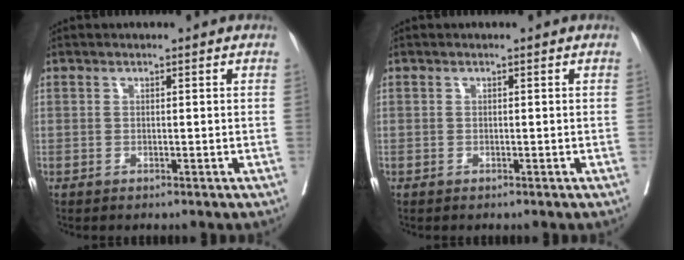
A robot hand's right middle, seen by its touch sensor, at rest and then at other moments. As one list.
[{"total": 0.0}]